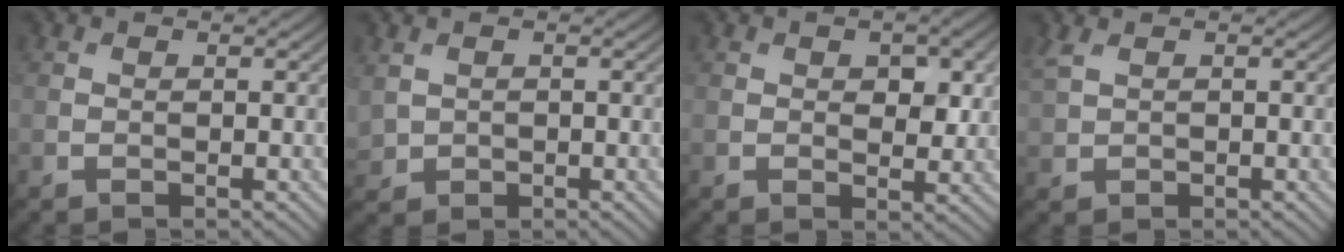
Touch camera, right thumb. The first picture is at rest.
{"total": 2.2, "force": [0.3, 1.9, 1.1], "torque": [-0.034, -0.006, 0.009]}
{"total": 4.3, "force": [1.2, 2.4, 3.3], "torque": [-0.053, -0.005, 0.021]}
{"total": 2.2, "force": [1.2, 1.2, 1.5], "torque": [-0.047, 0.006, 0.030]}